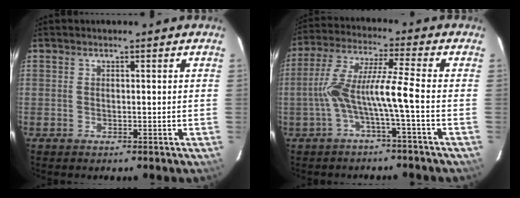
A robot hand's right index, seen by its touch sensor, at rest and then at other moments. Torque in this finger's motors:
{"motor_torque": [1.30, -0.52, 0.71, 0.18]}